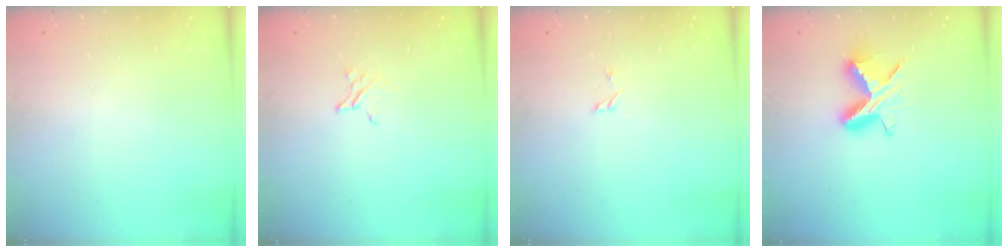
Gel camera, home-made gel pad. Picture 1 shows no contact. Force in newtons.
{"total": 1.9, "press": 1.9, "slide": 0.3}
{"total": 3.4, "press": 3.4, "slide": 0.3}
{"total": 8.5, "press": 8.4, "slide": 0.2}